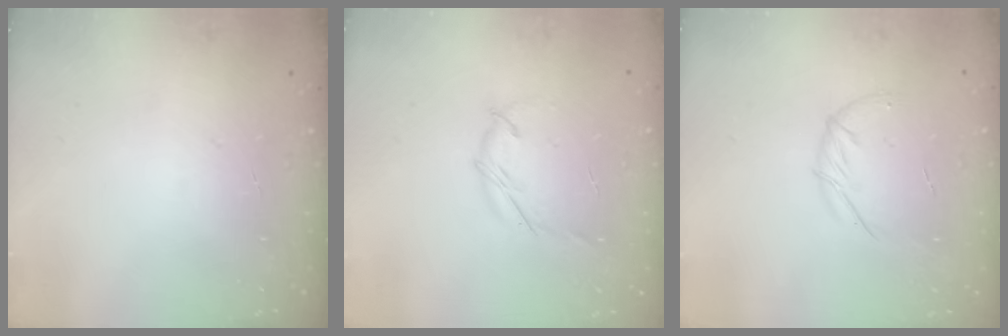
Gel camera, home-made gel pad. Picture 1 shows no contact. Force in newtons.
{"total": 5.3, "press": 5.2, "slide": 0.9}
{"total": 6.2, "press": 6.0, "slide": 1.6}